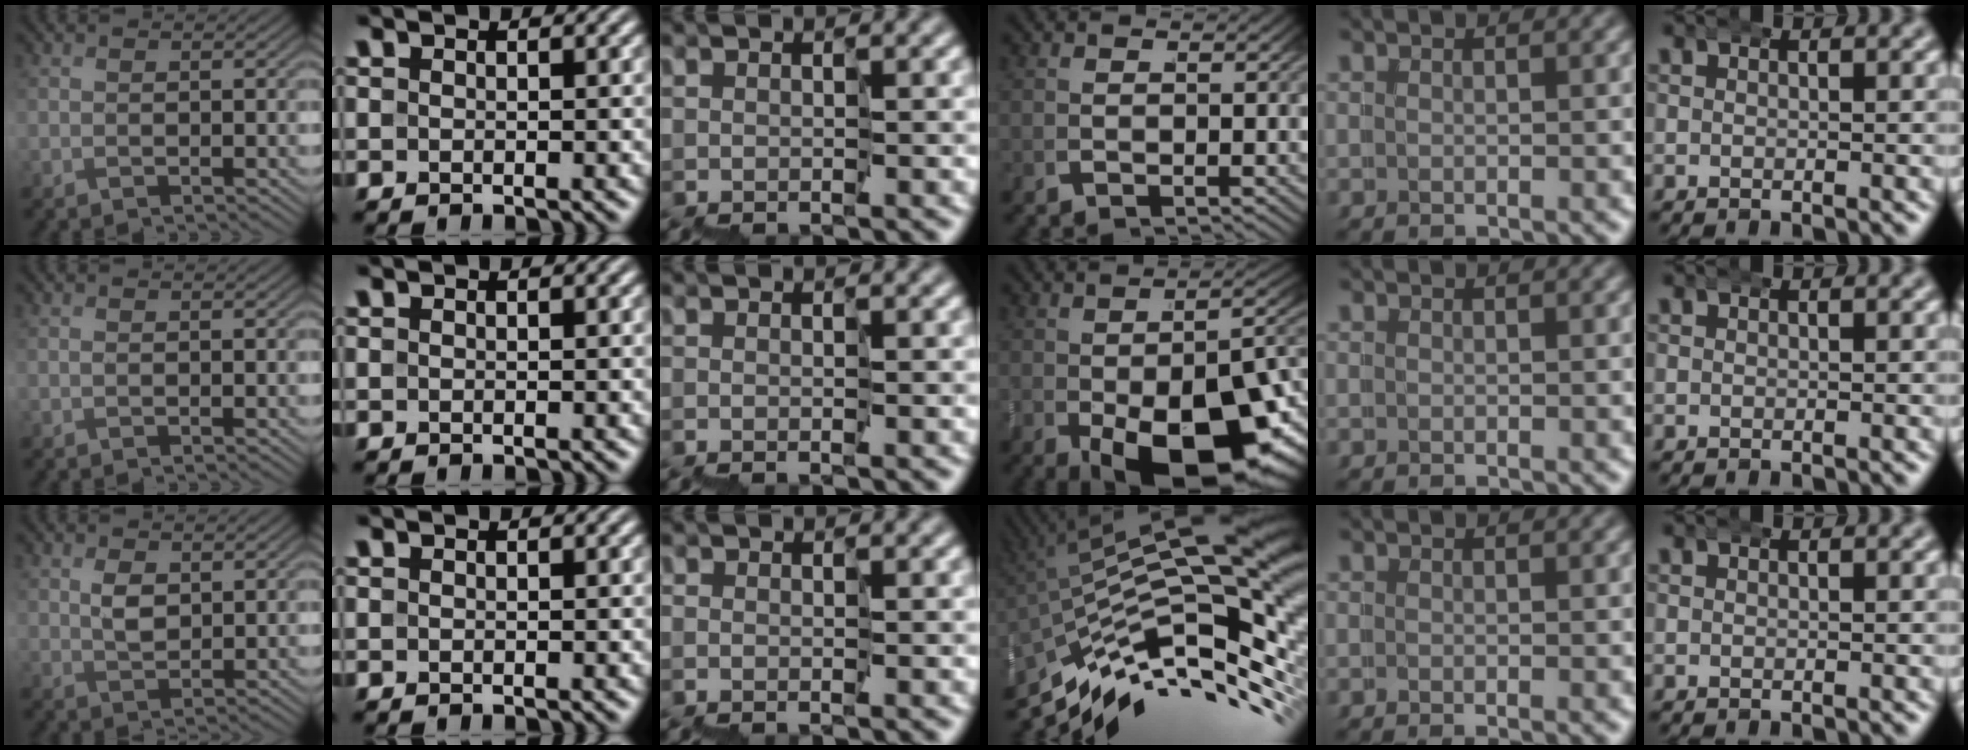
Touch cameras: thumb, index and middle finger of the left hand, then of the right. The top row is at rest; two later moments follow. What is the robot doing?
{"motion": "wrap", "object": "belt"}